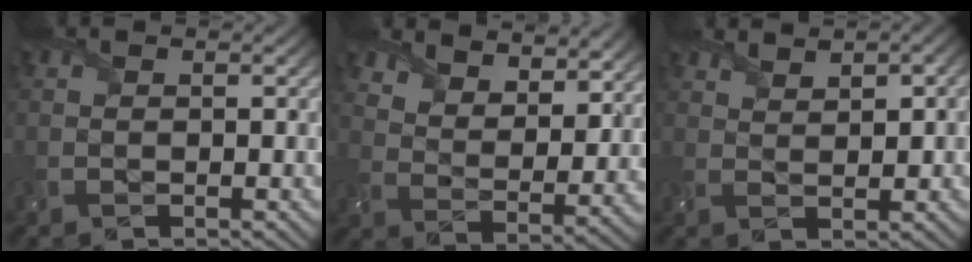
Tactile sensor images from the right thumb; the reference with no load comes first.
{"total": 8.6, "force": [7.2, 3.4, 3.3], "torque": [-0.079, -0.011, 0.130]}
{"total": 3.3, "force": [2.2, 1.4, 2.0], "torque": [-0.031, 0.003, 0.050]}